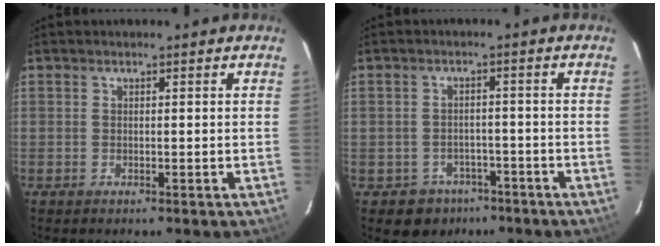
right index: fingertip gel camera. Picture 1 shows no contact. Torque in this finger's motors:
{"motor_torque": [-0.12, -0.21, -0.52, -0.21]}